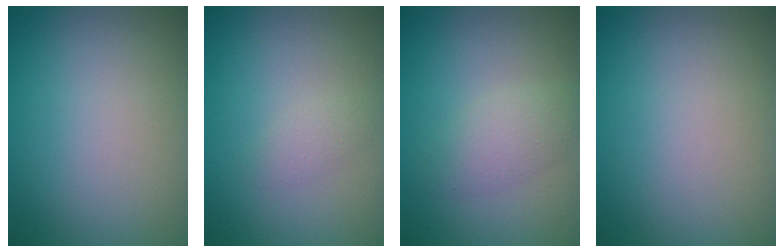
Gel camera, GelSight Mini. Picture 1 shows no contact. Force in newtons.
{"total": 1.1, "press": 1.1, "slide": 0.1}
{"total": 2.4, "press": 2.4, "slide": 0.1}
{"total": 0.0}